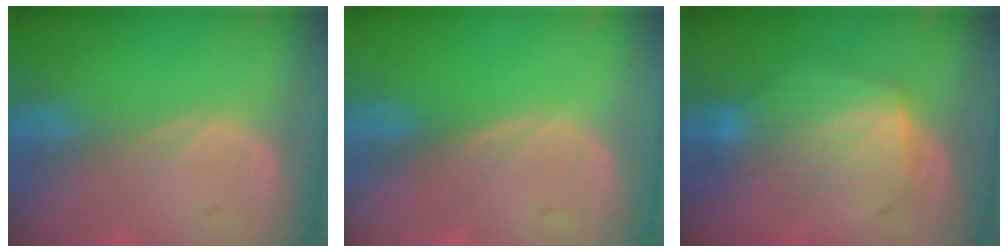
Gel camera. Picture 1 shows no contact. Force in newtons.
{"total": 0.0}
{"total": 7.1, "press": 7.1, "slide": 0.8}